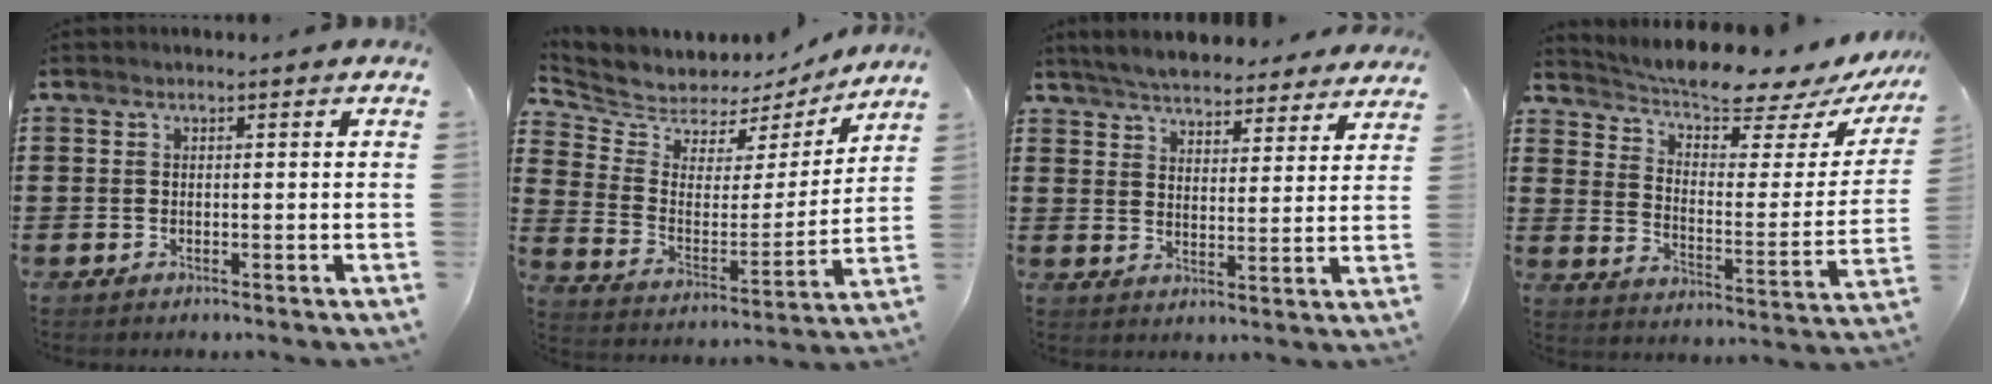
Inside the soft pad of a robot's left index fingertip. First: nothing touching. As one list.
[{"total": 5.2, "force": [4.7, 2.0, -0.6], "torque": [-0.029, -0.042, 0.079]}, {"total": 5.4, "force": [5.4, 0.4, 0.7], "torque": [-0.038, -0.024, 0.097]}, {"total": 7.3, "force": [6.6, 0.3, 3.1], "torque": [-0.085, -0.052, 0.108]}]